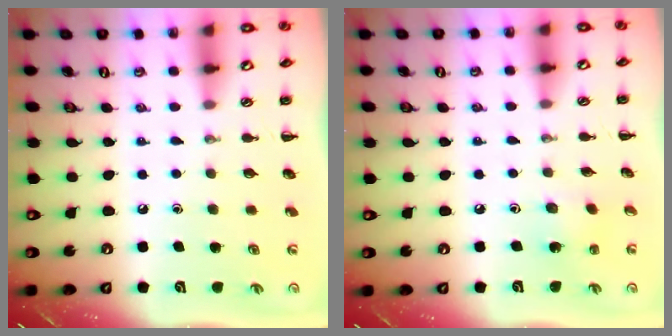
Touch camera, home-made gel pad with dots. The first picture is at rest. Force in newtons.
{"total": 1.6, "press": 1.5, "slide": 0.6}